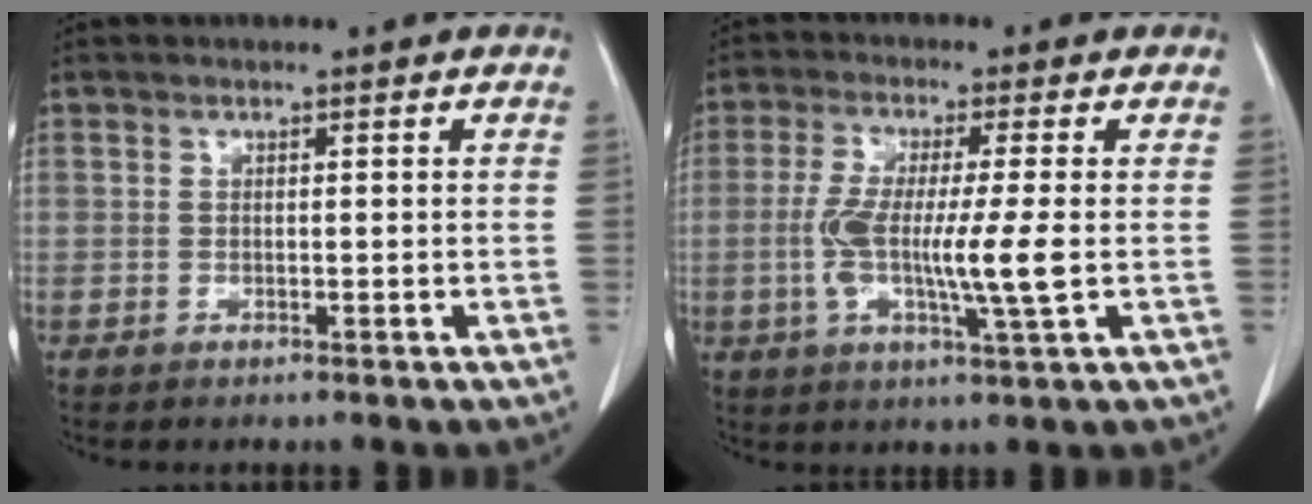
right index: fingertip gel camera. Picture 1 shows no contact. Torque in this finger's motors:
{"motor_torque": [0.91, -0.31, 0.68, 0.18]}